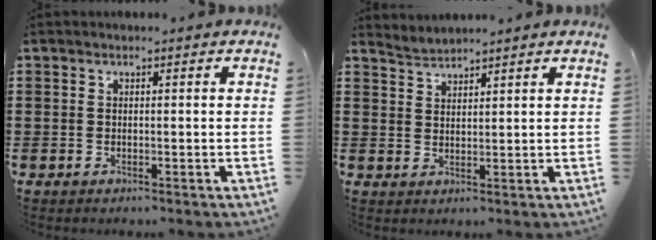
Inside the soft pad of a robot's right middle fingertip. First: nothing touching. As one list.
[{"total": 2.2, "force": [2.1, -0.4, -0.5], "torque": [0.002, -0.001, 0.041]}]